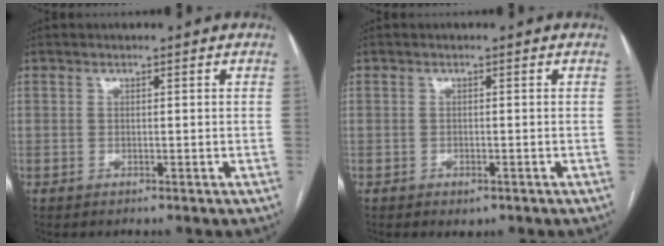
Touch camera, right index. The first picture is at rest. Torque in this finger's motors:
{"motor_torque": [0.21, 0.06, 0.03, 0.01]}